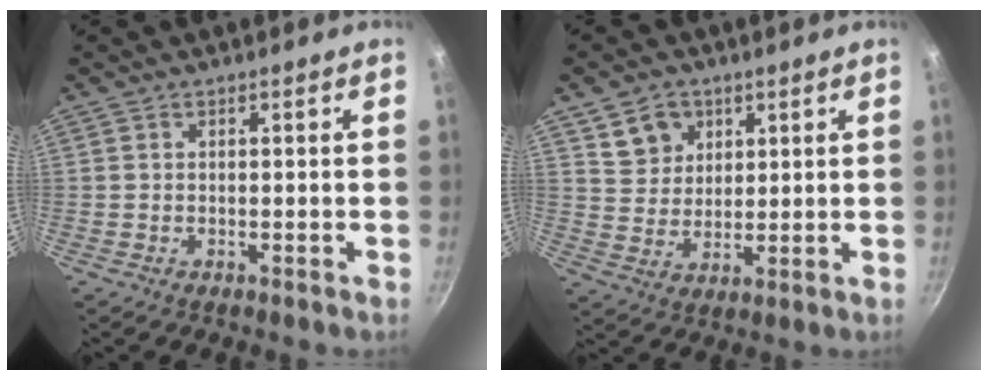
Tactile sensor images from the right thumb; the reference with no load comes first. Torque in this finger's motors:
{"motor_torque": [-1.00, 0.64, -0.13, 0.19, 0.11]}